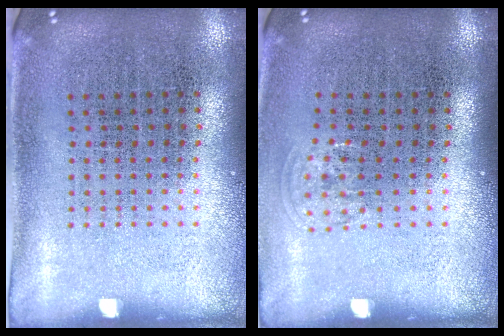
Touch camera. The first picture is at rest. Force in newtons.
{"total": 0.8, "press": 0.6, "slide": 0.5}